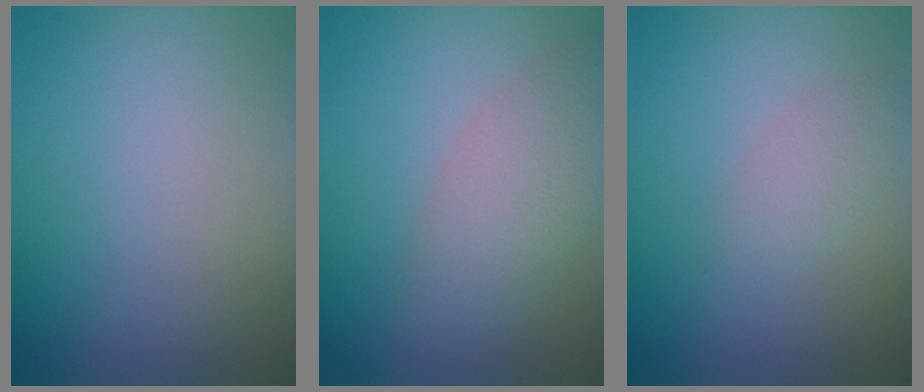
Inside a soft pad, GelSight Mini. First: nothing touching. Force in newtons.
{"total": 4.0, "press": 4.0, "slide": 0.2}
{"total": 2.0, "press": 2.0, "slide": 0.1}